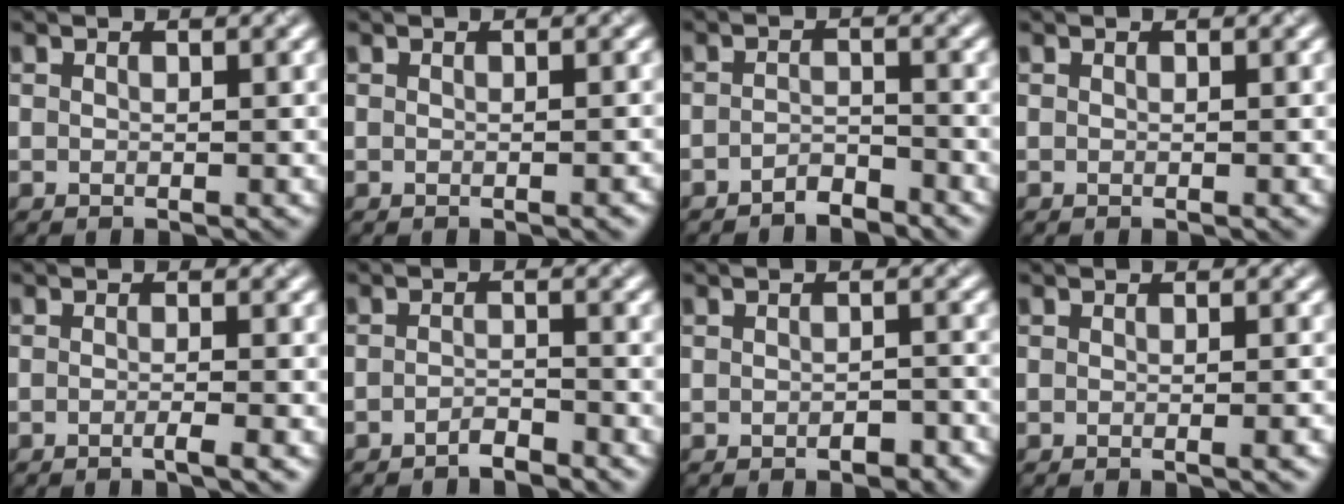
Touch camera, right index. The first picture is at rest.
{"total": 0.6, "force": [-0.3, 0.1, 0.5], "torque": [-0.005, 0.001, -0.003]}
{"total": 1.9, "force": [-1.7, 0.4, 0.6], "torque": [-0.010, 0.006, -0.035]}
{"total": 0.0}
{"total": 1.7, "force": [-0.7, 0.4, 1.5], "torque": [-0.015, -0.002, -0.018]}
{"total": 1.5, "force": [-1.3, 0.3, 0.7], "torque": [-0.010, 0.004, -0.027]}
{"total": 1.7, "force": [-0.9, 0.8, 1.1], "torque": [-0.017, 0.001, -0.013]}
{"total": 1.5, "force": [-0.5, 0.4, 1.3], "torque": [-0.012, -0.002, -0.011]}